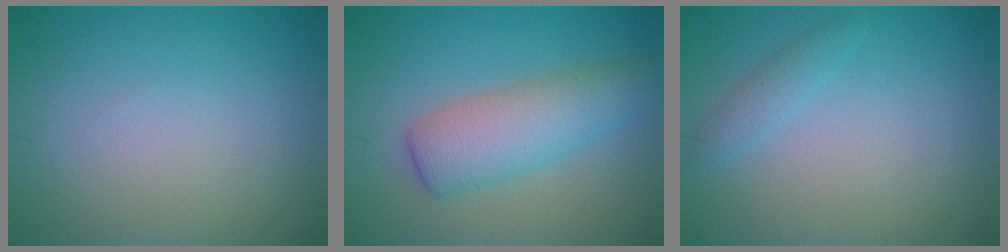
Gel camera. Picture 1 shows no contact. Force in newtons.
{"total": 5.1, "press": 5.1, "slide": 0.1}
{"total": 1.4, "press": 1.4, "slide": 0.1}